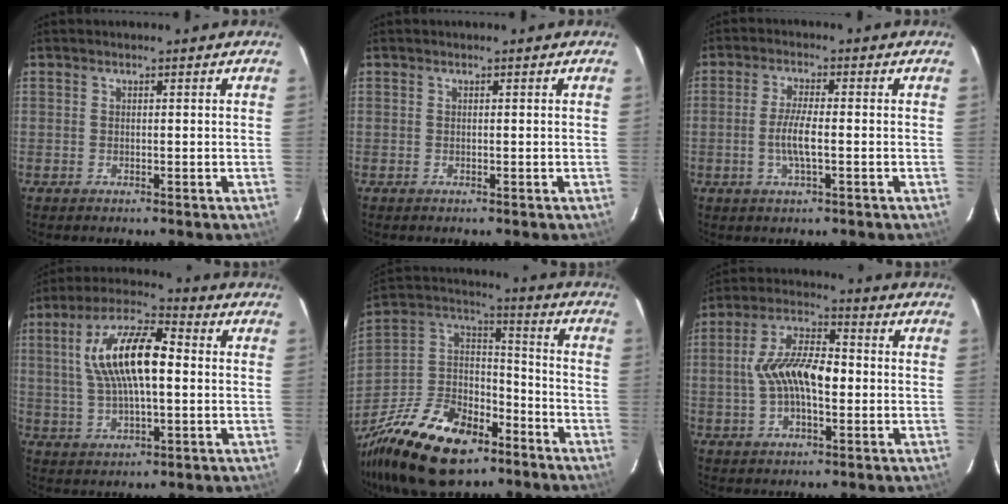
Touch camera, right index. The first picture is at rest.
{"total": 0.0}
{"total": 5.0, "force": [-1.3, 0.7, 4.8], "torque": [-0.095, -0.001, -0.026]}
{"total": 14.6, "force": [1.8, 5.4, 13.4], "torque": [-0.257, 0.021, 0.031]}
{"total": 25.1, "force": [-15.6, 14.0, 13.9], "torque": [-0.311, 0.012, -0.255]}
{"total": 11.1, "force": [-1.1, 4.7, 10.0], "torque": [-0.193, 0.014, -0.020]}